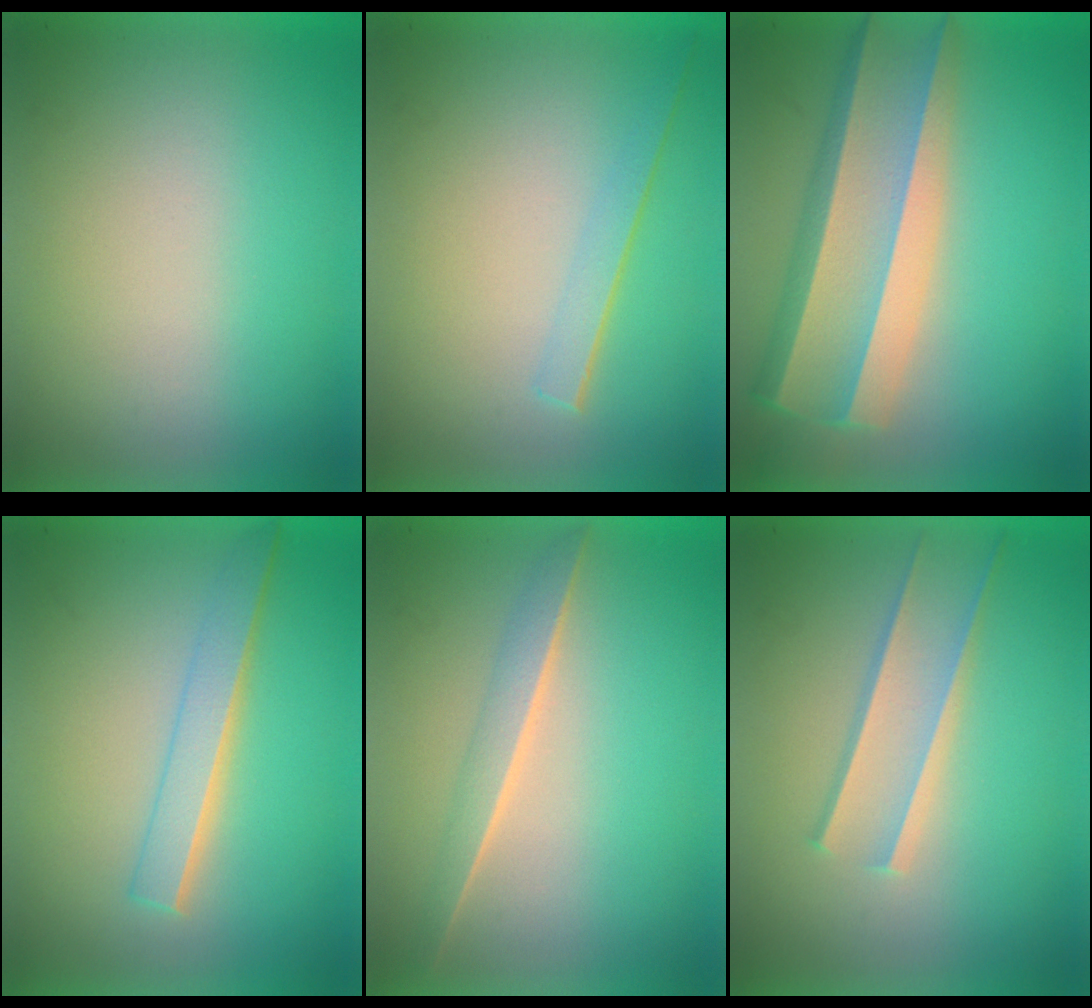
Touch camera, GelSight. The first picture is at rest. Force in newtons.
{"total": 1.4}
{"total": 6.4}
{"total": 2.2}
{"total": 1.7}
{"total": 1.6}